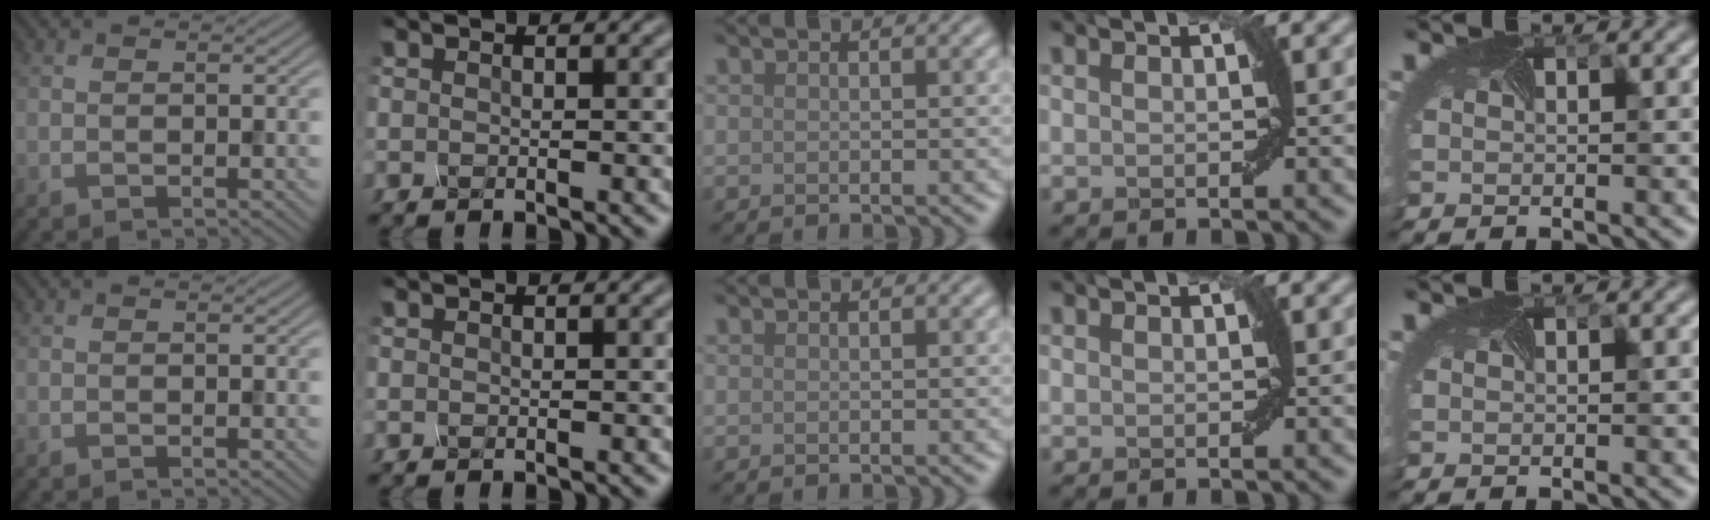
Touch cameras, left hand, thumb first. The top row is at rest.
{}